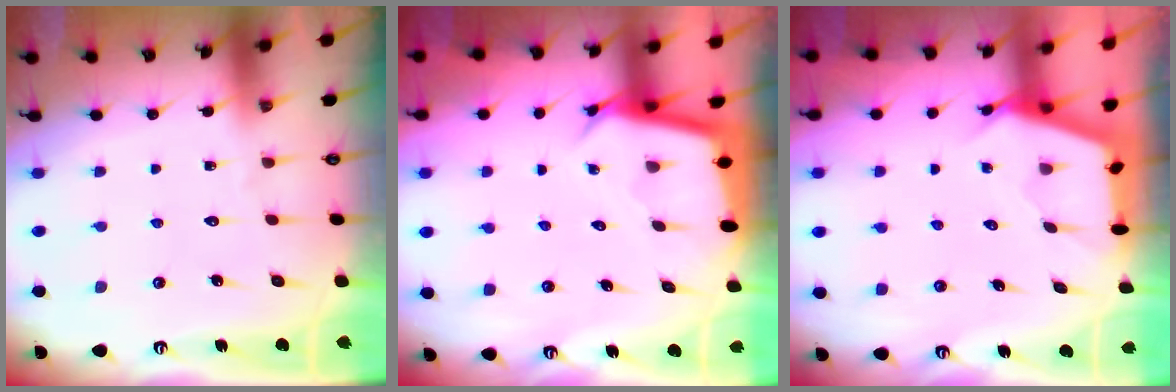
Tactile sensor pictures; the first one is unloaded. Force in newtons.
{"total": 2.9, "press": 2.9, "slide": 0.0}
{"total": 2.7, "press": 2.7, "slide": 0.3}